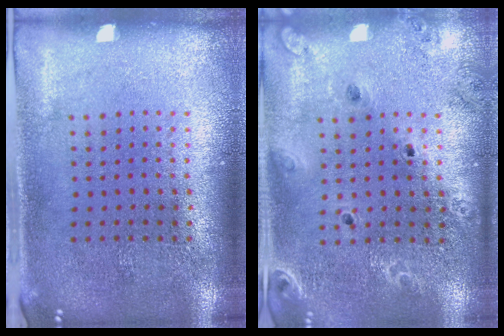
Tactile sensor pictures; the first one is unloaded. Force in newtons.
{"total": 1.7, "press": 1.7, "slide": 0.4}